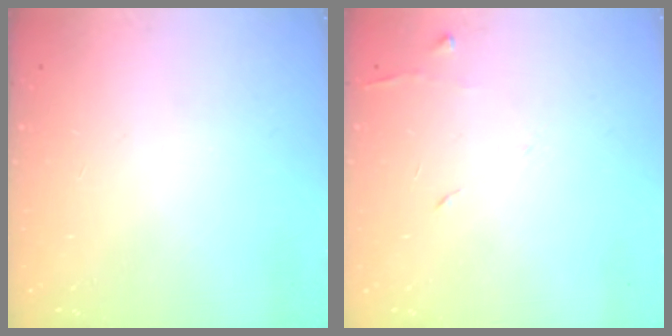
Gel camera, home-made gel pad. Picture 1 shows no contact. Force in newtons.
{"total": 5.8, "press": 5.7, "slide": 0.6}